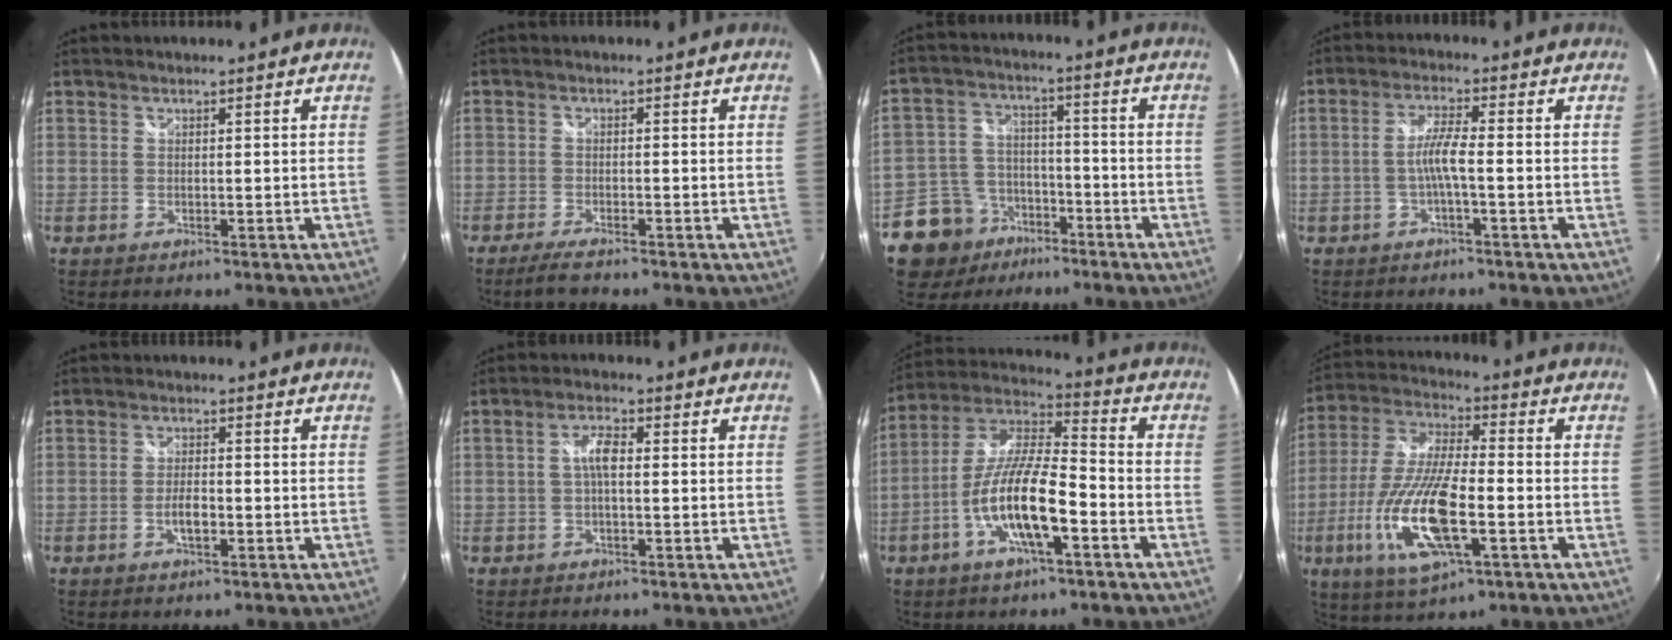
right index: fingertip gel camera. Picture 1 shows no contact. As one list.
[{"total": 4.1, "force": [-3.4, 0.7, 2.3], "torque": [-0.060, -0.009, -0.064]}, {"total": 12.0, "force": [-7.2, 9.0, 3.3], "torque": [-0.098, 0.028, -0.110]}, {"total": 4.2, "force": [-1.3, -0.1, 4.0], "torque": [-0.082, 0.005, -0.024]}, {"total": 3.2, "force": [-1.3, 1.3, 2.7], "torque": [-0.056, 0.000, -0.024]}, {"total": 3.5, "force": [-0.1, 1.2, 3.2], "torque": [-0.063, 0.009, -0.002]}, {"total": 14.7, "force": [-5.7, 3.7, 13.1], "torque": [-0.260, -0.005, -0.110]}, {"total": 18.0, "force": [-5.9, 5.5, 16.2], "torque": [-0.339, -0.024, -0.110]}]